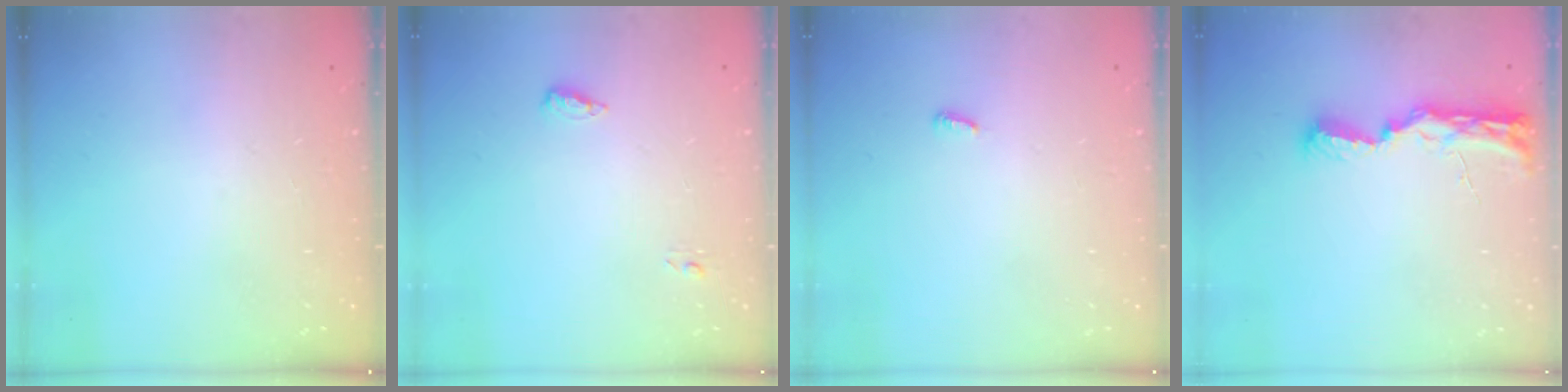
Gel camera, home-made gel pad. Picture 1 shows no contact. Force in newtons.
{"total": 4.9, "press": 4.6, "slide": 1.5}
{"total": 2.6, "press": 2.6, "slide": 0.2}
{"total": 8.8, "press": 8.8, "slide": 1.0}